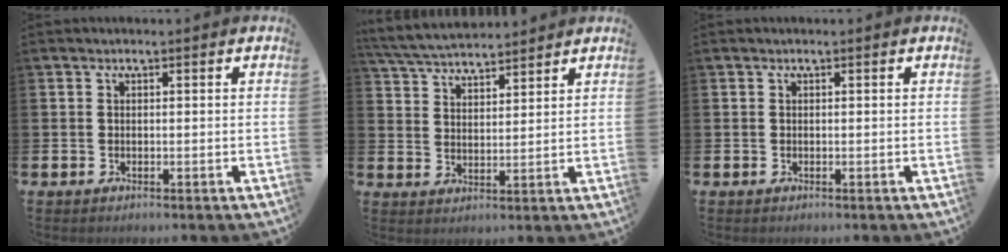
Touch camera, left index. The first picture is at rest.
{"total": 5.2, "force": [5.0, 0.9, 0.7], "torque": [-0.033, -0.025, 0.090]}
{"total": 0.0}